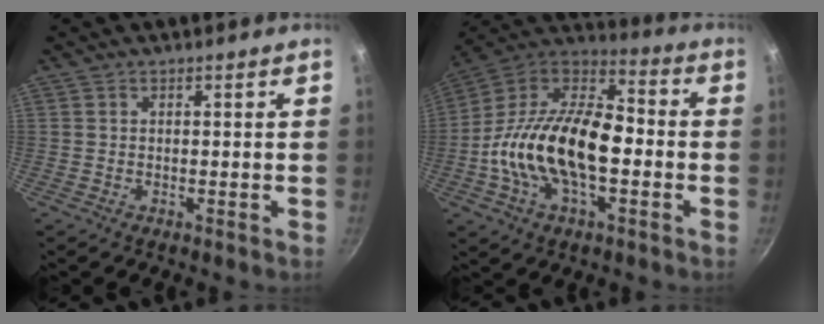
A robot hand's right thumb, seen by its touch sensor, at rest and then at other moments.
{"total": 23.3, "force": [-3.7, 12.8, 19.1], "torque": [-0.332, 0.047, -0.083]}